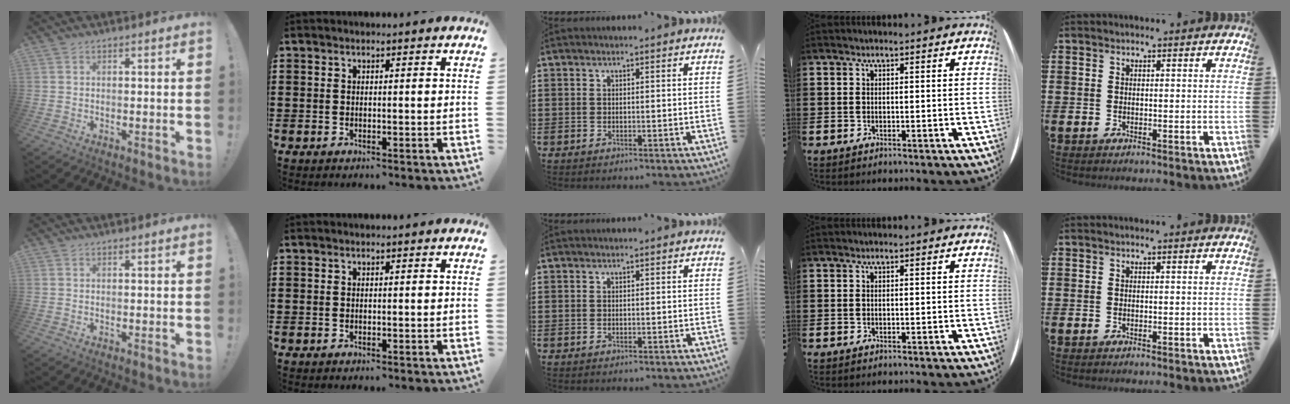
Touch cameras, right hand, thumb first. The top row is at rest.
{}